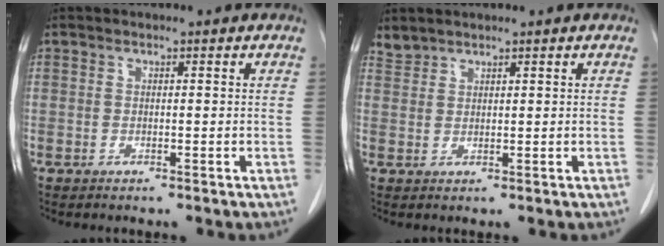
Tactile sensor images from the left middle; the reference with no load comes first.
{"total": 1.7, "force": [1.7, 0.3, -0.2], "torque": [0.003, 0.006, 0.036]}